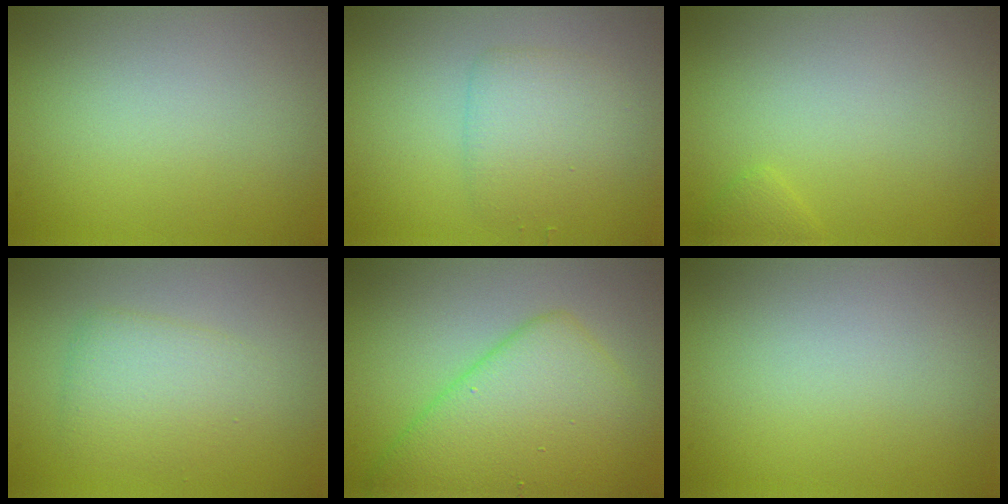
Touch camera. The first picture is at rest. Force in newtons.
{"total": 2.9, "press": 2.9, "slide": 0.0}
{"total": 0.7, "press": 0.7, "slide": 0.1}
{"total": 3.1, "press": 3.1, "slide": 0.2}
{"total": 8.1, "press": 8.1, "slide": 0.1}
{"total": 0.0}